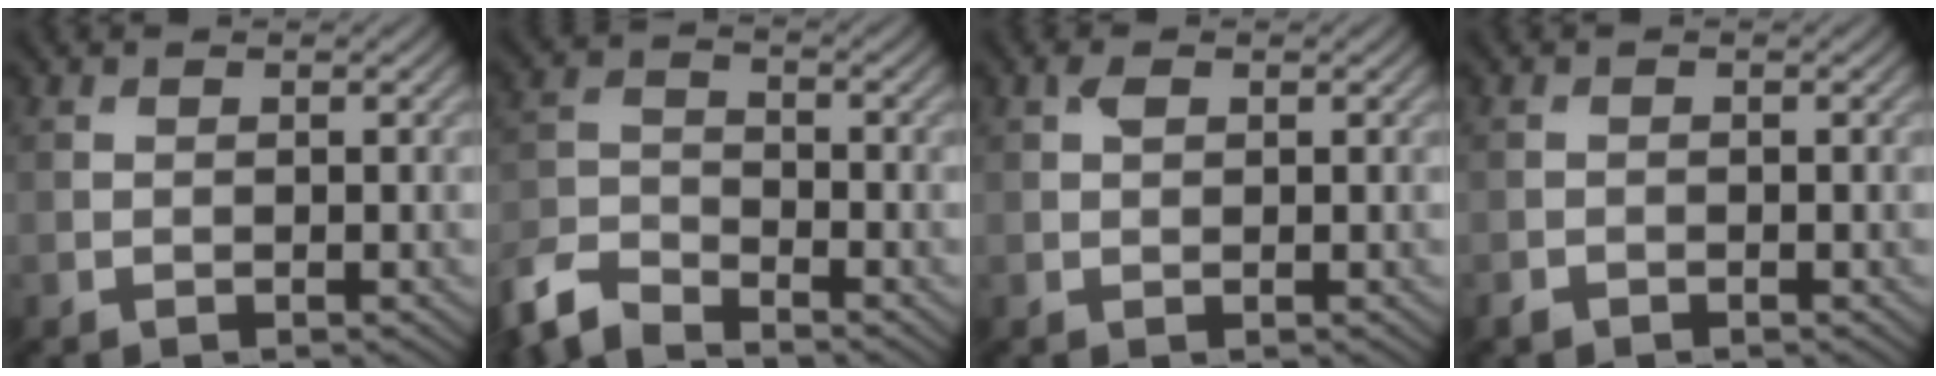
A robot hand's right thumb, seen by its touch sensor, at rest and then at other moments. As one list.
[{"total": 6.4, "force": [-5.6, 1.9, 2.4], "torque": [-0.058, -0.011, -0.132]}, {"total": 1.1, "force": [0.4, 0.6, 0.8], "torque": [-0.017, 0.001, 0.008]}, {"total": 0.8, "force": [-0.7, 0.4, 0.1], "torque": [-0.003, -0.004, -0.013]}]